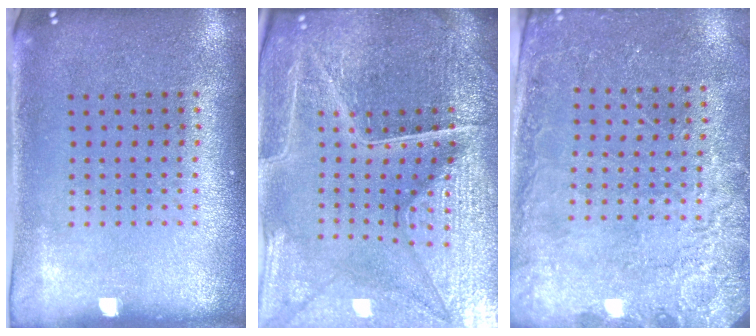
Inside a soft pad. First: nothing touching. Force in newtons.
{"total": 5.4, "press": 5.1, "slide": 1.8}
{"total": 2.5, "press": 2.4, "slide": 0.5}